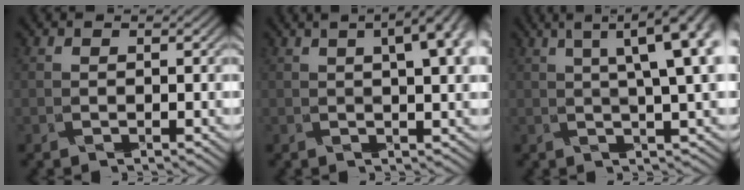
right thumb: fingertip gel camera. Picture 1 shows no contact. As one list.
[{"total": 7.0, "force": [2.4, 2.3, 6.1], "torque": [-0.095, 0.011, 0.040]}, {"total": 8.5, "force": [2.8, 1.2, 8.0], "torque": [-0.117, 0.020, 0.038]}]